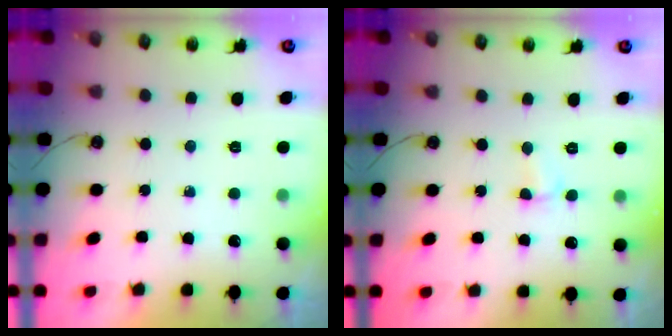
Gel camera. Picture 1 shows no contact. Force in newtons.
{"total": 3.2, "press": 3.1, "slide": 0.7}